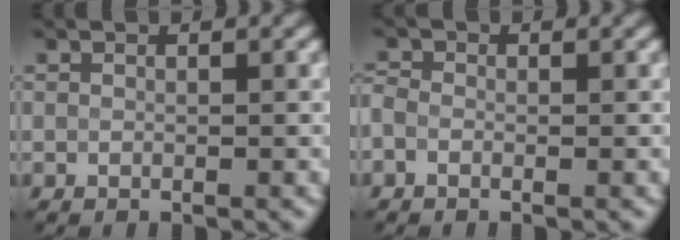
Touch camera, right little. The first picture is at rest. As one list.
[{"total": 0.8, "force": [-0.5, 0.5, 0.4], "torque": [-0.006, 0.001, -0.017]}]